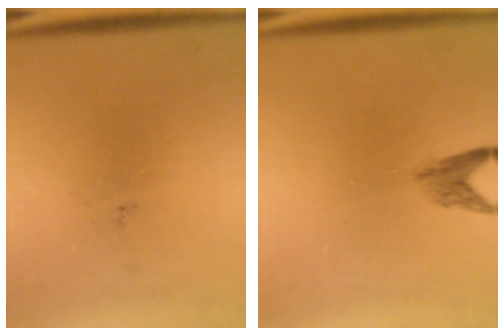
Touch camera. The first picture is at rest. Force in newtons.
{"total": 2.0}